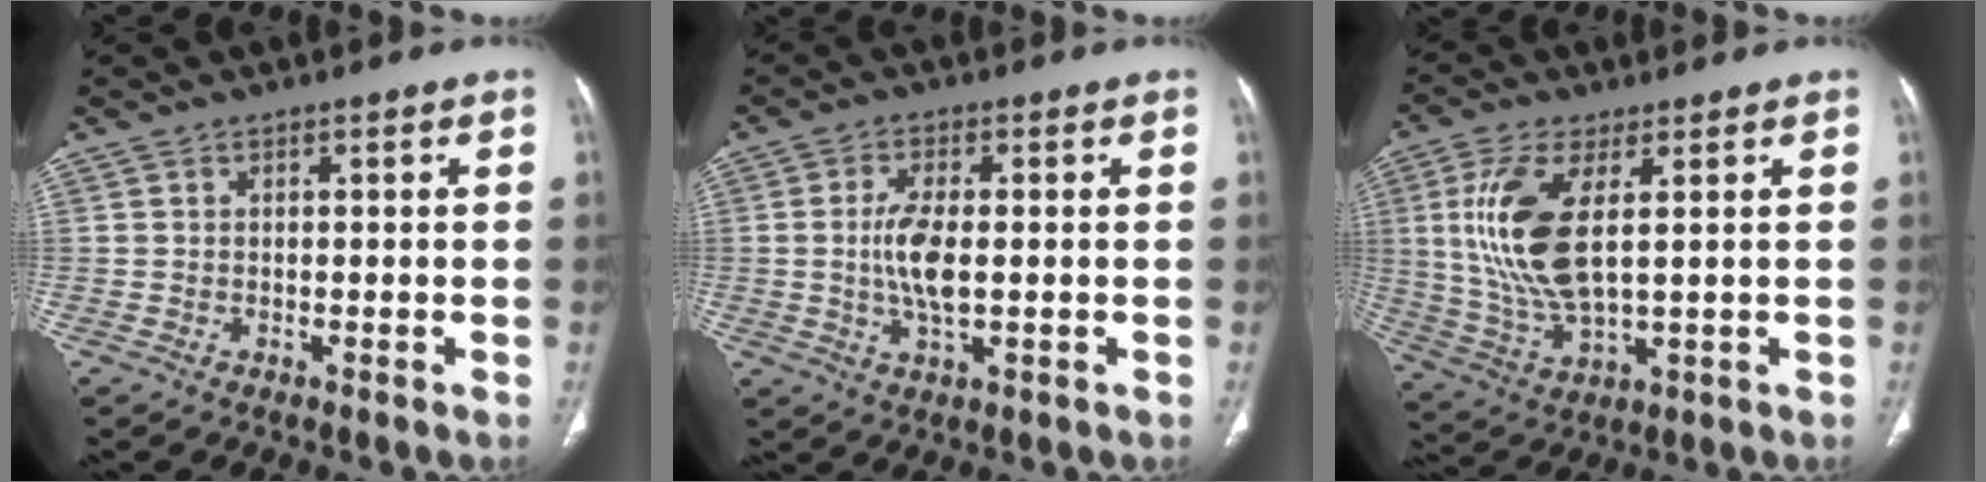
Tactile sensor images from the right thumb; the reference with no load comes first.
{"total": 6.9, "force": [-0.1, 2.7, 6.3], "torque": [-0.137, -0.005, -0.003]}
{"total": 14.0, "force": [2.8, 5.6, 12.5], "torque": [-0.278, -0.015, 0.065]}